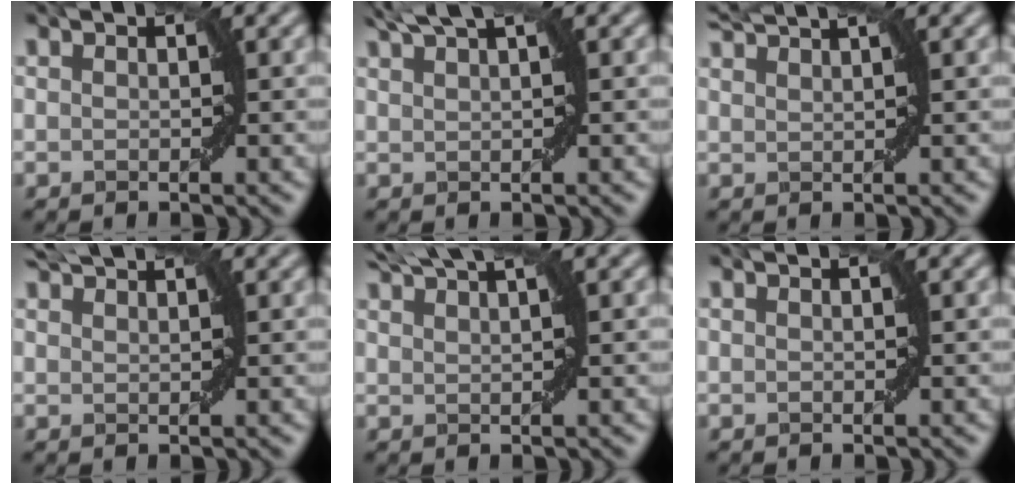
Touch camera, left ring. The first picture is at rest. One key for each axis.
{"total": 3.1, "fx": 2.3, "fy": 0.4, "fz": 1.9, "tx": -0.026, "ty": 0.008, "tz": 0.039}
{"total": 2.8, "fx": 2.5, "fy": 0.2, "fz": 1.3, "tx": -0.013, "ty": 0.009, "tz": 0.038}
{"total": 2.7, "fx": 2.4, "fy": 0.3, "fz": 1.2, "tx": -0.011, "ty": 0.007, "tz": 0.039}
{"total": 4.1, "fx": 3.3, "fy": 0.5, "fz": 2.4, "tx": -0.033, "ty": 0.014, "tz": 0.049}
{"total": 0.0}